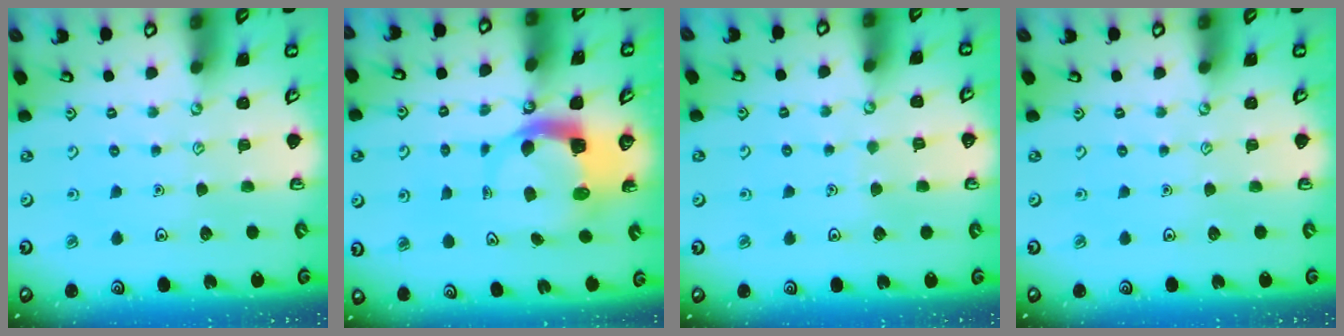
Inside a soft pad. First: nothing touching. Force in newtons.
{"total": 5.6, "press": 5.5, "slide": 0.9}
{"total": 2.7, "press": 2.7, "slide": 0.2}
{"total": 0.0}